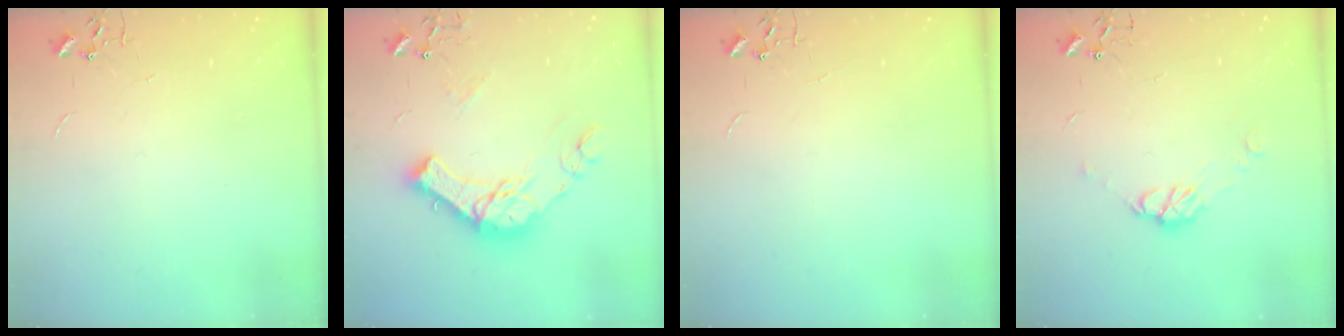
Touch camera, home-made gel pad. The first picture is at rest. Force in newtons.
{"total": 19.2, "press": 19.1, "slide": 1.5}
{"total": 0.0}
{"total": 7.4, "press": 7.4, "slide": 0.7}